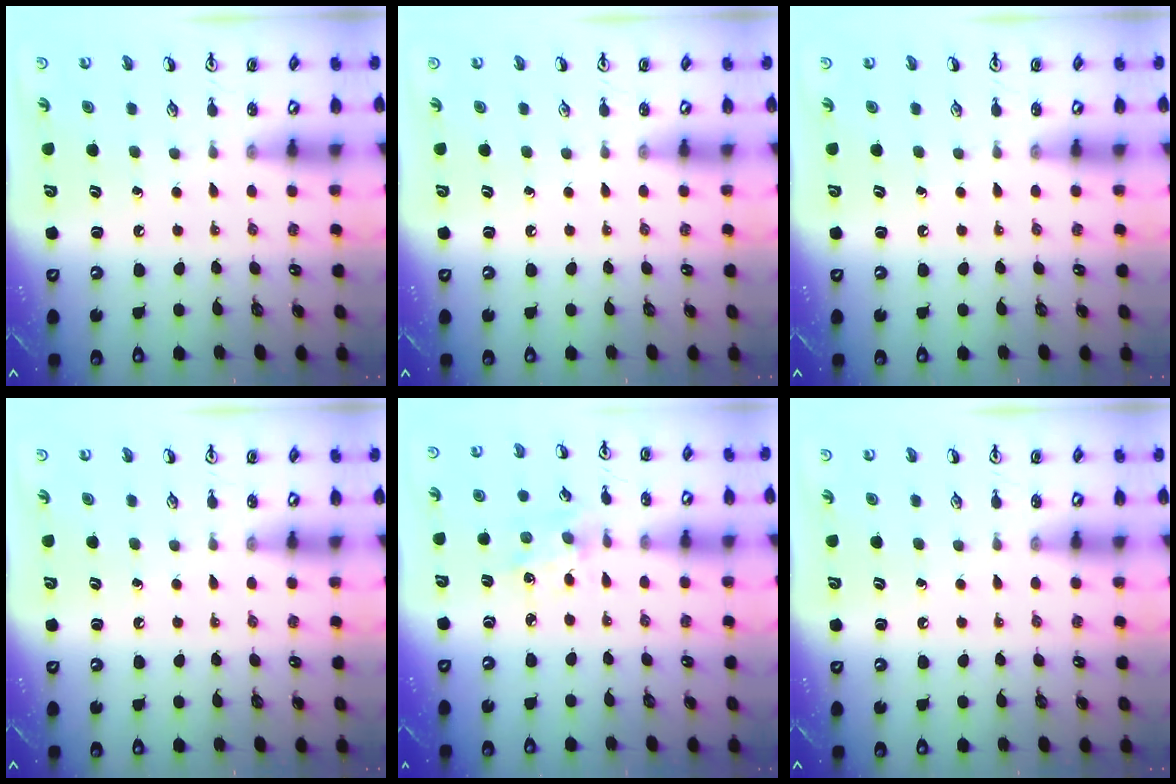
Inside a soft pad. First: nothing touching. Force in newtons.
{"total": 0.0}
{"total": 0.0}
{"total": 0.0}
{"total": 2.2, "press": 2.2, "slide": 0.2}
{"total": 0.0}